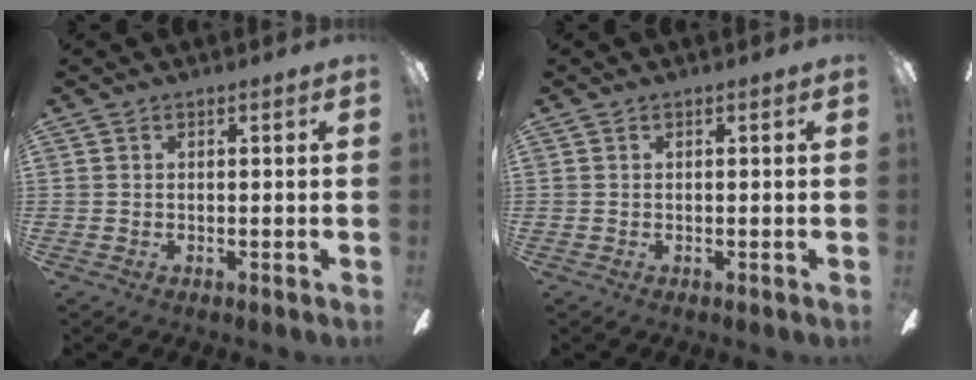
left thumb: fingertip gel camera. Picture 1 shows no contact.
{"total": 0.0}